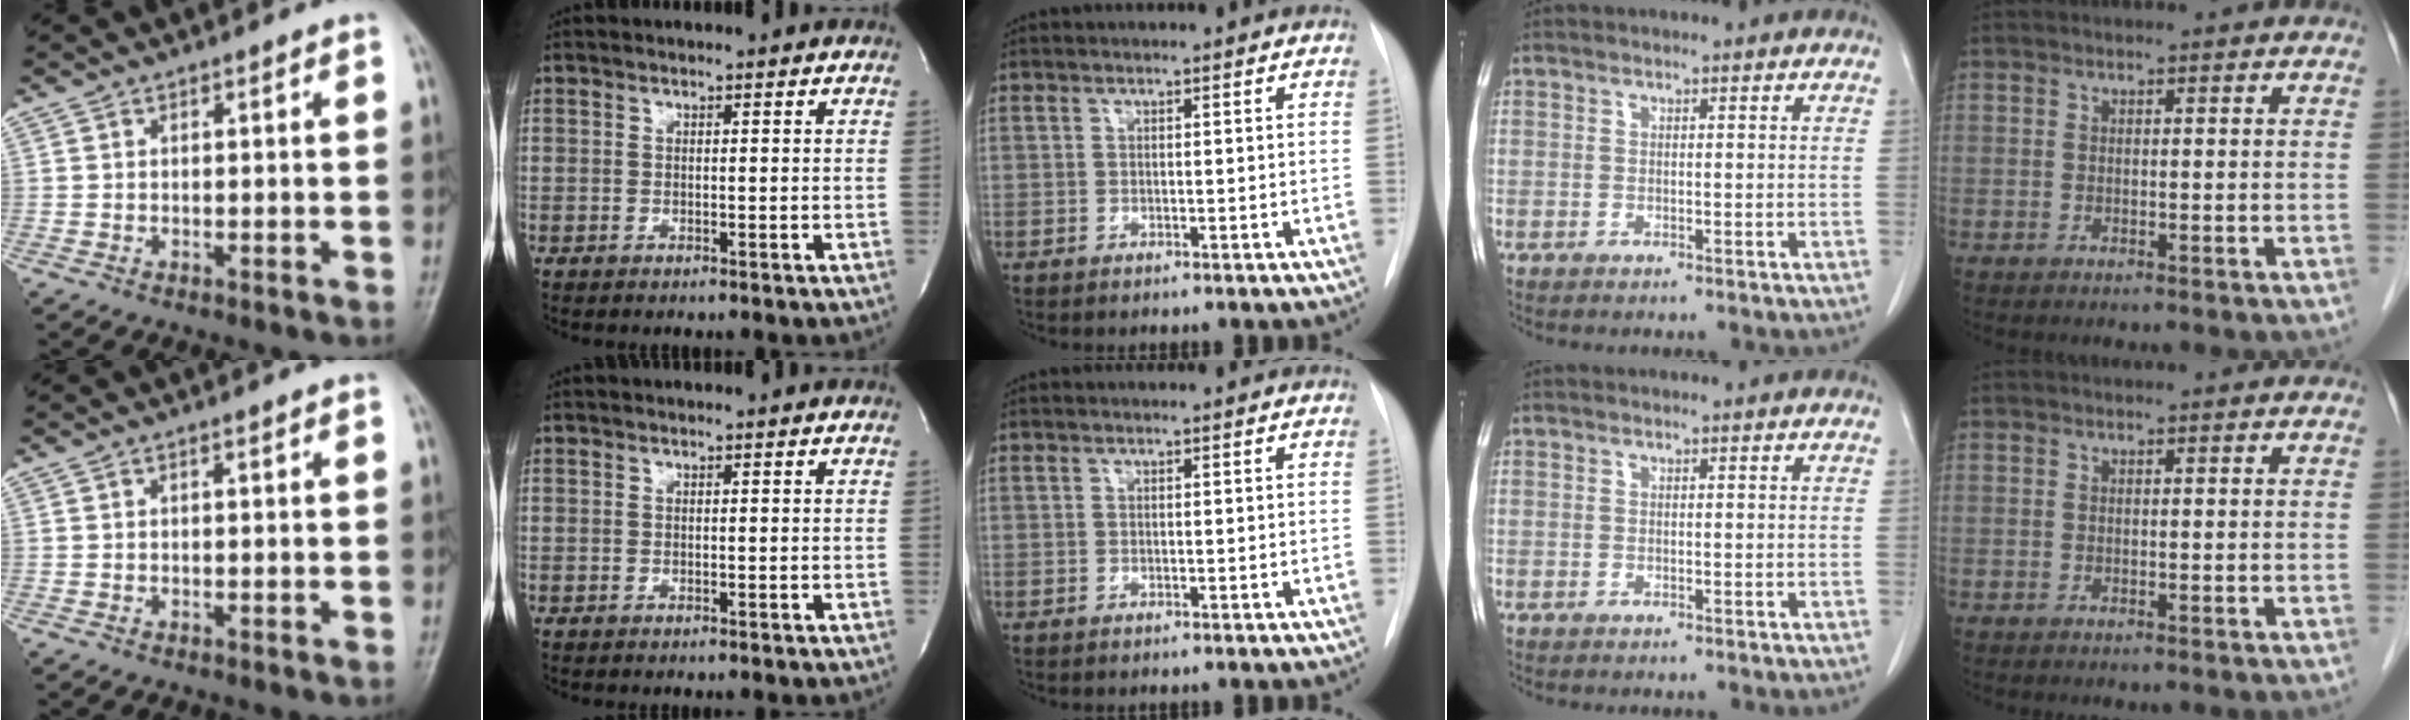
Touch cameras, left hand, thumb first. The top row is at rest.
{}